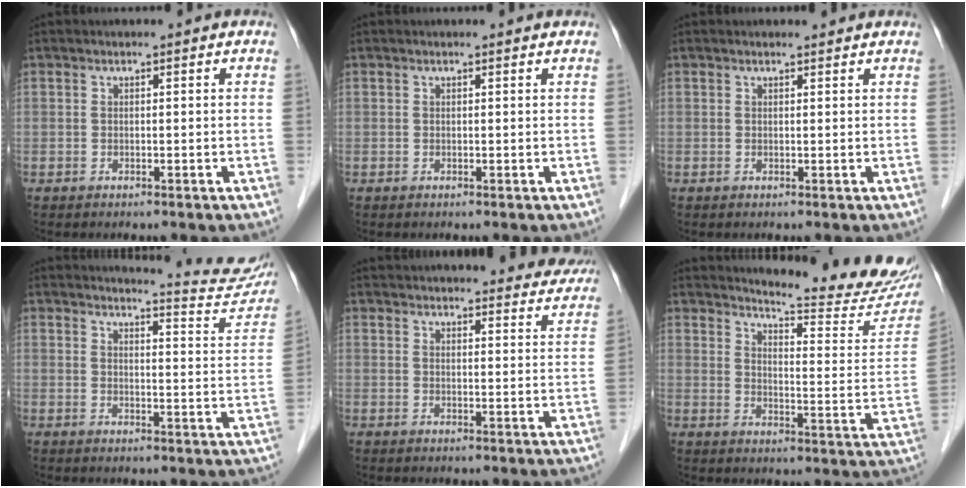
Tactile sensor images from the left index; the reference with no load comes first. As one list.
[{"total": 1.0, "force": [1.0, 0.0, 0.1], "torque": [-0.009, 0.000, 0.009]}, {"total": 1.0, "force": [1.0, 0.1, 0.0], "torque": [-0.011, -0.001, 0.016]}, {"total": 11.3, "force": [11.2, 0.8, 1.0], "torque": [-0.001, -0.056, 0.112]}, {"total": 19.9, "force": [18.9, 4.3, 4.6], "torque": [-0.057, -0.012, 0.221]}, {"total": 18.7, "force": [17.5, 1.2, 6.4], "torque": [-0.084, -0.096, 0.207]}]